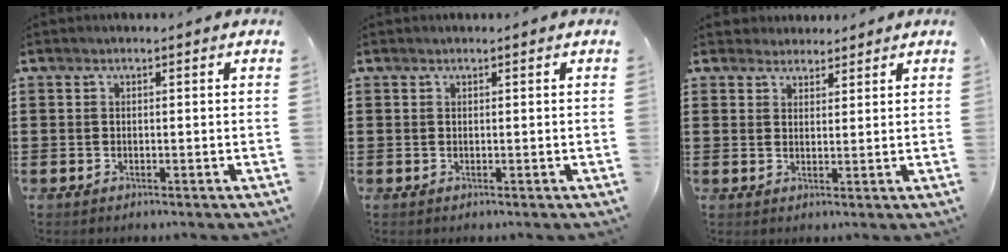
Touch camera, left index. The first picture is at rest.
{"total": 0.0}
{"total": 2.7, "force": [2.4, 1.1, -0.3], "torque": [-0.002, 0.005, 0.047]}